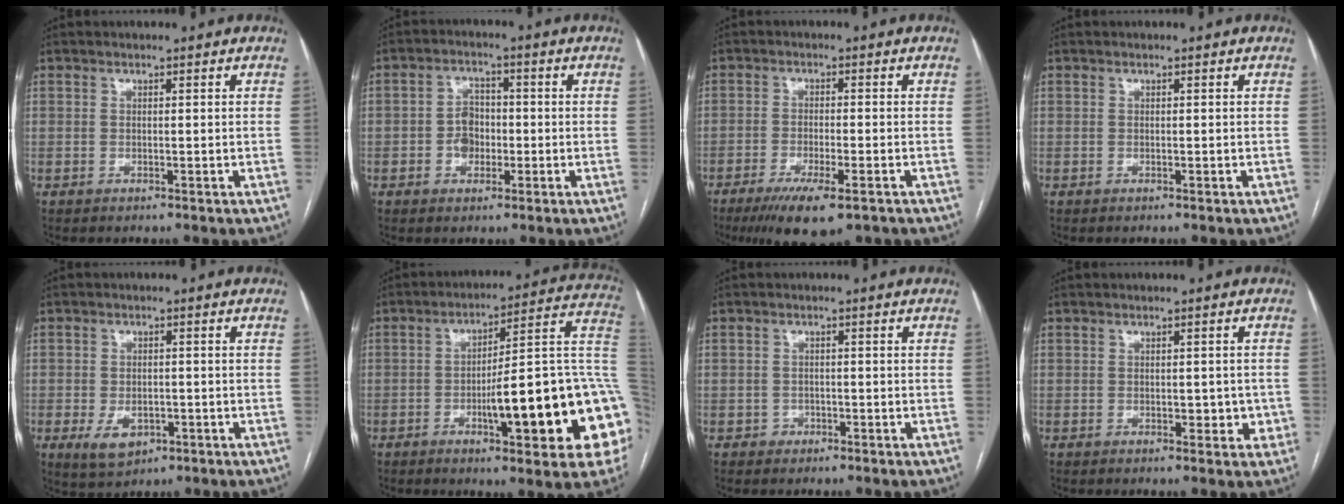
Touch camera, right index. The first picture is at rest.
{"total": 4.4, "force": [-1.0, 3.3, 2.6], "torque": [-0.046, 0.013, -0.016]}
{"total": 9.3, "force": [-6.0, 1.8, 6.9], "torque": [-0.112, -0.022, -0.093]}
{"total": 0.0}
{"total": 5.1, "force": [-2.0, 3.4, 3.3], "torque": [-0.058, -0.002, -0.022]}
{"total": 22.6, "force": [-4.7, 3.7, 21.8], "torque": [-0.215, 0.024, -0.057]}
{"total": 1.7, "force": [-0.8, 1.4, 0.1], "torque": [0.005, 0.007, -0.017]}
{"total": 2.7, "force": [-0.5, 1.7, 2.0], "torque": [-0.017, 0.008, 0.000]}